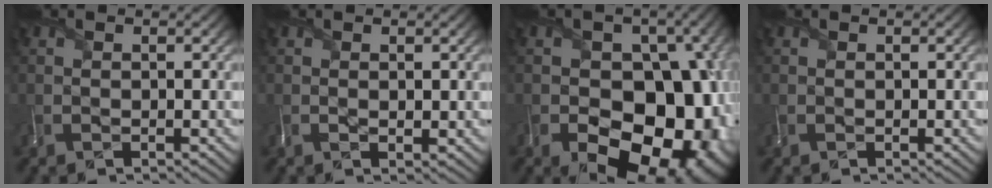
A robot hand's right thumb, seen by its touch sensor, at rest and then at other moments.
{"total": 1.4, "force": [0.1, 0.7, 1.2], "torque": [-0.025, -0.005, 0.003]}
{"total": 19.4, "force": [-5.1, 13.5, 12.9], "torque": [-0.149, -0.021, -0.065]}
{"total": 0.0}